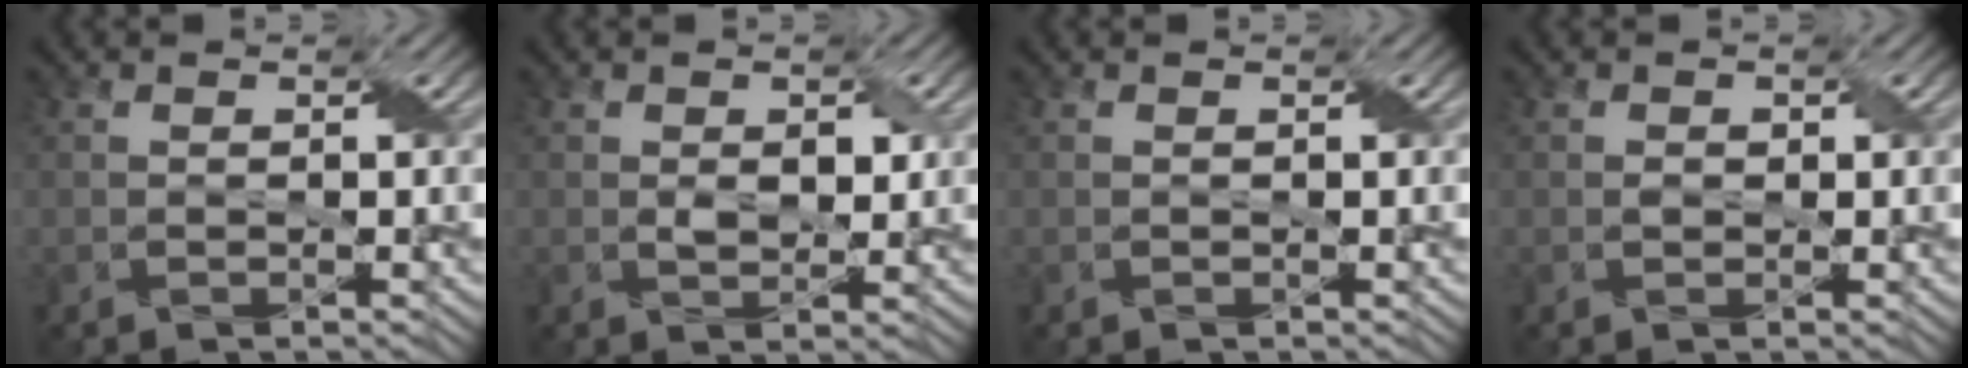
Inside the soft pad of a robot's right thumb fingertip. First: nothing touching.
{"total": 2.5, "force": [0.4, 1.5, 1.9], "torque": [-0.040, -0.005, 0.011]}
{"total": 0.0}
{"total": 0.7, "force": [0.0, 0.6, 0.4], "torque": [-0.008, -0.001, -0.002]}